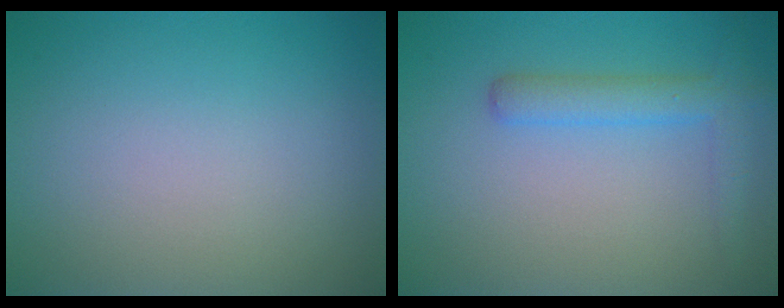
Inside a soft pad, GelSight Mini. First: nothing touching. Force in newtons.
{"total": 2.9, "press": 2.9, "slide": 0.1}